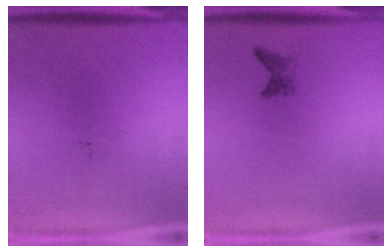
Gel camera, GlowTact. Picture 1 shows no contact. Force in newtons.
{"total": 1.2}